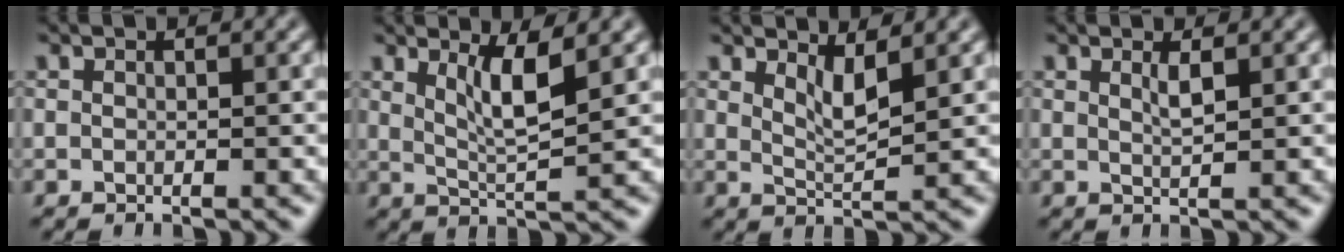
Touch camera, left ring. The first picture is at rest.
{"total": 3.7, "force": [1.6, 0.6, 3.3], "torque": [-0.059, -0.009, 0.034]}
{"total": 2.4, "force": [1.4, 0.5, 1.8], "torque": [-0.032, -0.011, 0.029]}
{"total": 1.2, "force": [0.6, 0.2, 1.1], "torque": [-0.021, -0.002, 0.010]}